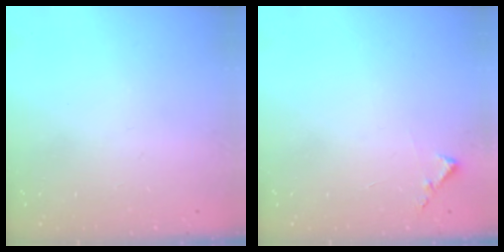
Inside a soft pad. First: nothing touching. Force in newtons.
{"total": 5.2, "press": 5.2, "slide": 0.6}